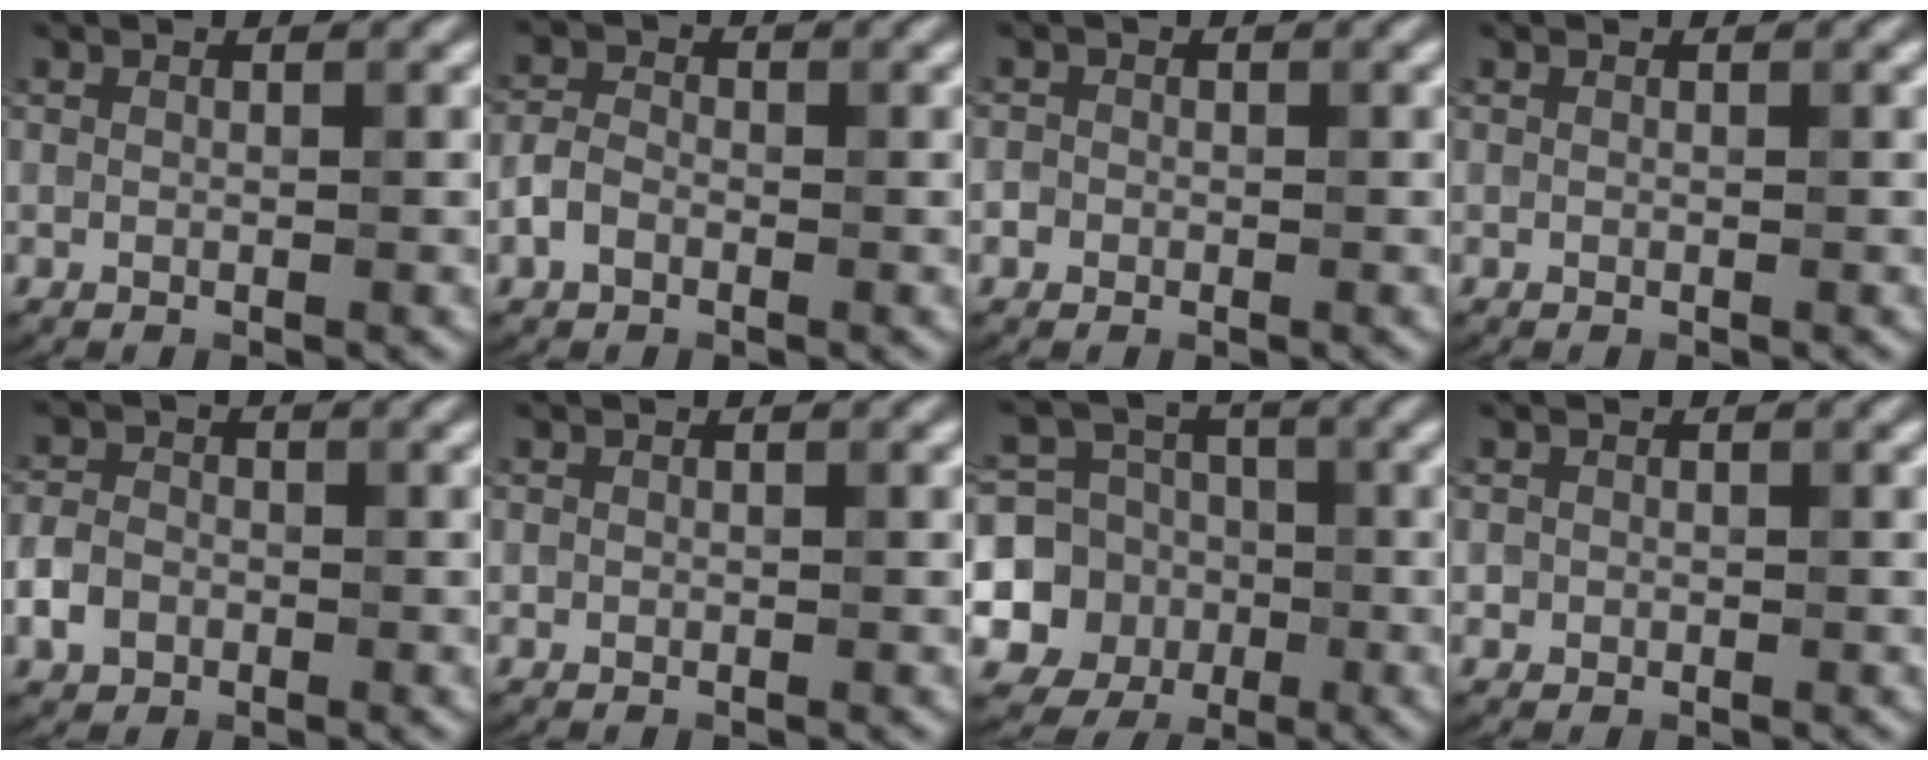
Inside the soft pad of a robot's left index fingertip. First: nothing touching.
{"total": 2.0, "force": [-1.0, 1.3, 1.1], "torque": [-0.022, 0.012, -0.028]}
{"total": 1.1, "force": [-0.3, 1.0, 0.3], "torque": [0.009, 0.015, -0.016]}
{"total": 0.0}
{"total": 2.6, "force": [-1.1, 2.0, 1.2], "torque": [-0.025, 0.009, -0.024]}
{"total": 0.0}
{"total": 8.2, "force": [-1.6, 7.5, 2.9], "torque": [-0.052, -0.011, -0.048]}
{"total": 0.9, "force": [0.2, 0.9, 0.1], "torque": [0.017, 0.008, -0.008]}